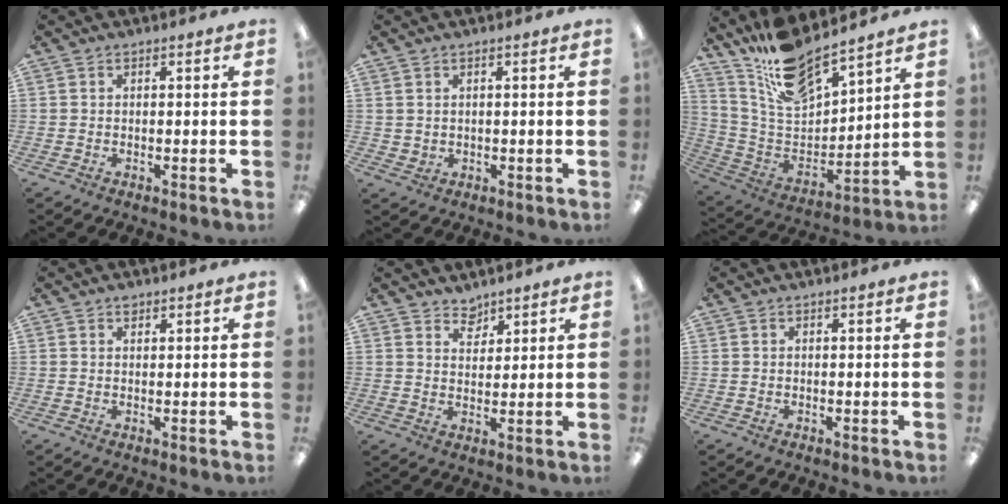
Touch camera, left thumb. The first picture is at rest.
{"total": 1.8, "force": [1.2, 1.2, 0.5], "torque": [-0.011, 0.001, 0.022]}
{"total": 15.3, "force": [13.8, 3.7, 5.6], "torque": [-0.132, -0.100, 0.249]}
{"total": 1.3, "force": [1.0, 0.6, 0.5], "torque": [-0.004, -0.003, 0.016]}
{"total": 4.1, "force": [3.7, 1.7, 0.2], "torque": [0.003, -0.025, 0.068]}
{"total": 0.0}